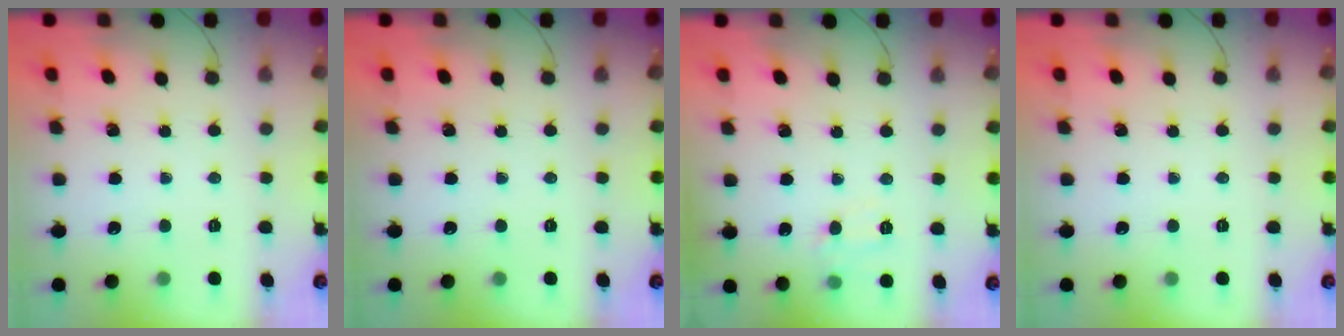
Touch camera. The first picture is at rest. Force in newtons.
{"total": 0.0}
{"total": 7.6, "press": 7.4, "slide": 1.7}
{"total": 0.0}